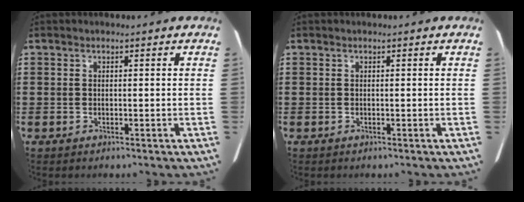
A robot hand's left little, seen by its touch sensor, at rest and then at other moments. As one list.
[{"total": 0.0}]